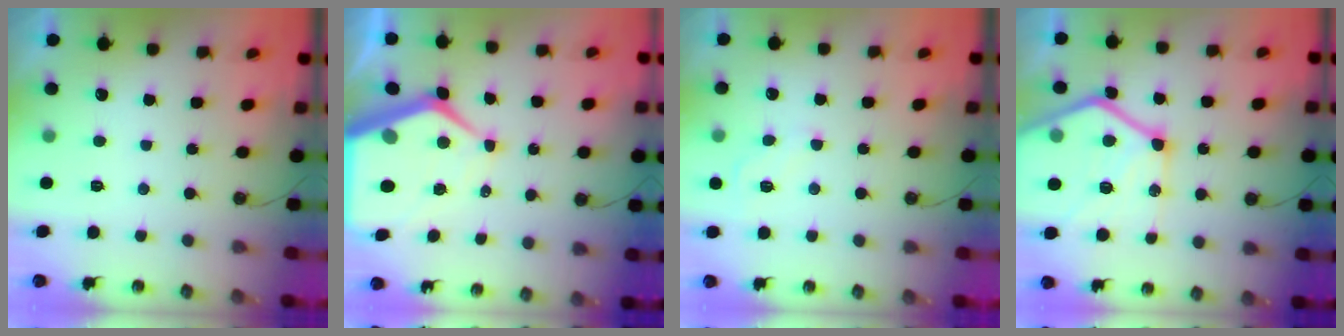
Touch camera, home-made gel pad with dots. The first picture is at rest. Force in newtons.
{"total": 14.7, "press": 14.6, "slide": 1.3}
{"total": 3.8, "press": 3.8, "slide": 0.6}
{"total": 23.3, "press": 23.2, "slide": 1.8}